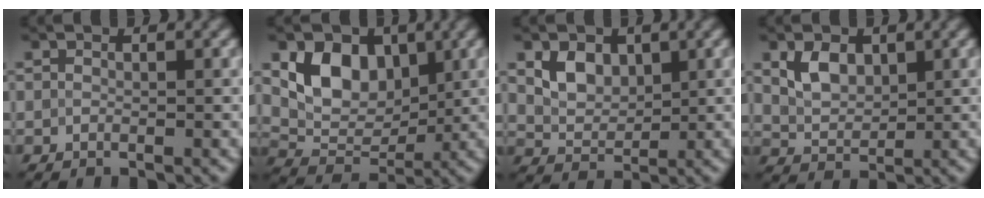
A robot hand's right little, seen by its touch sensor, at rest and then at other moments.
{"total": 6.1, "force": [2.0, 4.4, 3.7], "torque": [-0.059, -0.007, 0.034]}
{"total": 3.2, "force": [1.3, 2.3, 1.8], "torque": [-0.037, -0.005, 0.024]}
{"total": 3.2, "force": [1.3, 2.1, 1.9], "torque": [-0.039, -0.002, 0.027]}